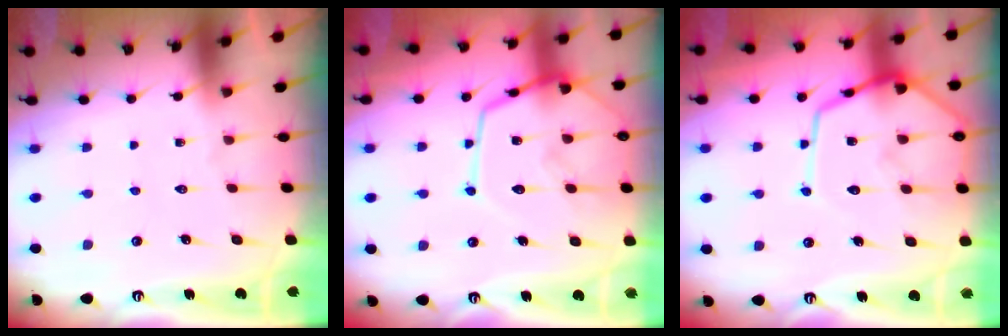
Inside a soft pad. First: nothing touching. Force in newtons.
{"total": 15.1, "press": 15.0, "slide": 1.6}
{"total": 14.6, "press": 14.6, "slide": 1.3}